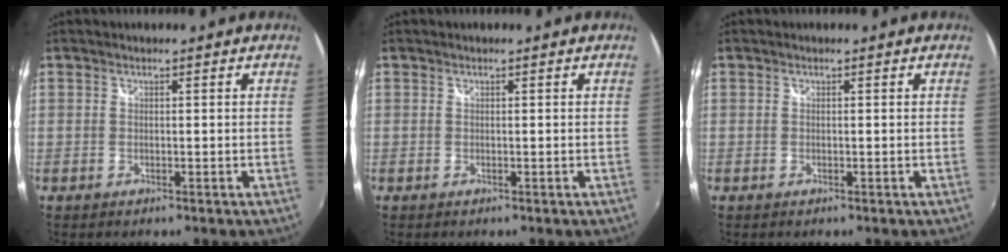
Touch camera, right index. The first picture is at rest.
{"total": 0.0}
{"total": 0.0}